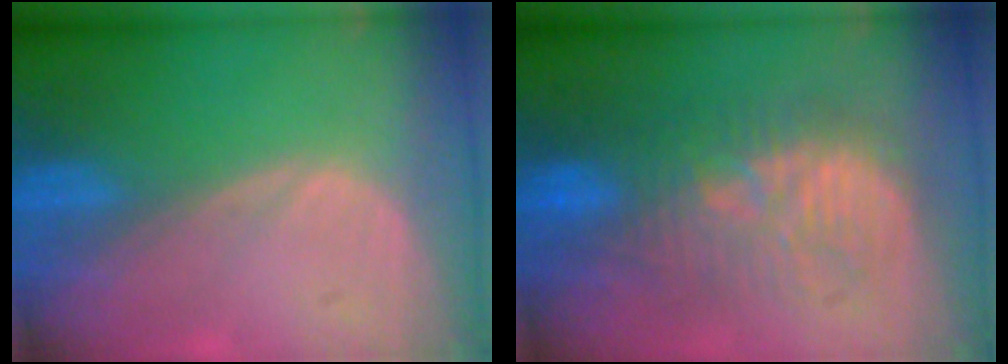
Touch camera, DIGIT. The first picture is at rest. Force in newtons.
{"total": 9.9, "press": 9.9, "slide": 0.3}